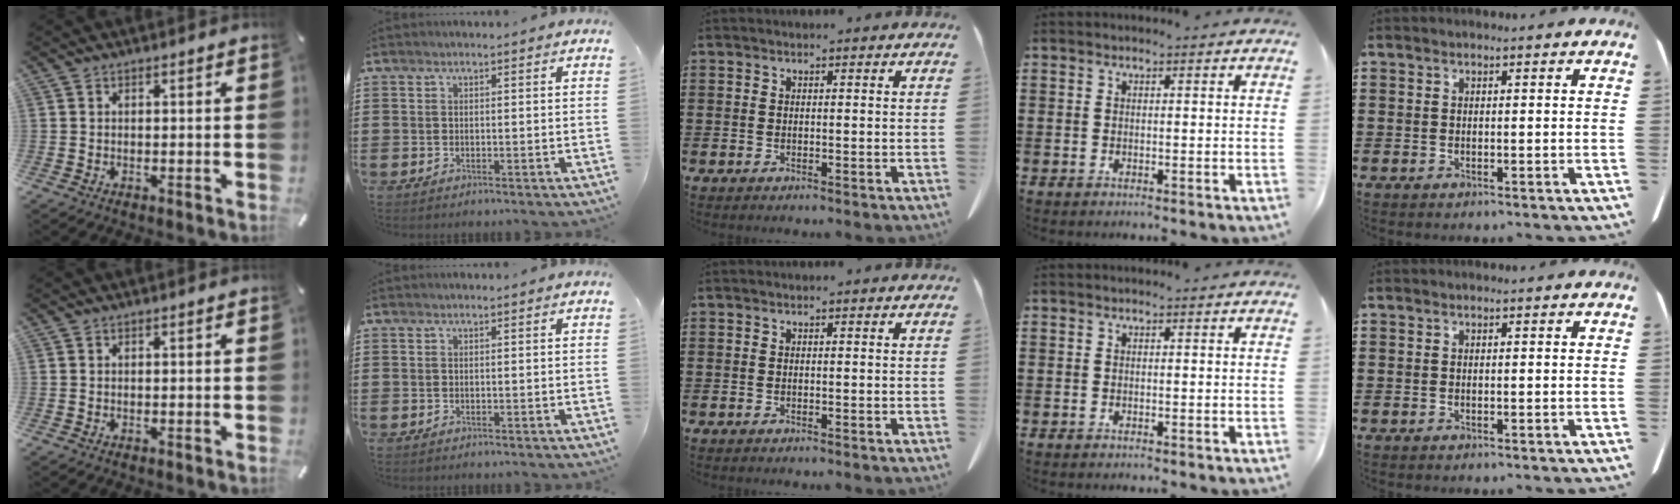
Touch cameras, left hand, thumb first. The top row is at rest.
{}